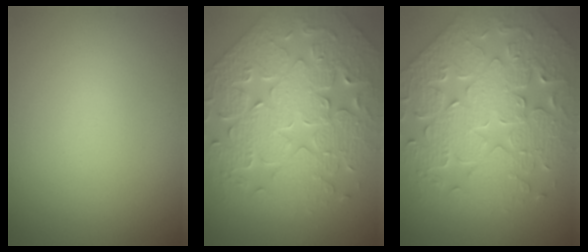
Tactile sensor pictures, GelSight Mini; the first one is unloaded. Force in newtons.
{"total": 8.5, "press": 6.9, "slide": 4.9}
{"total": 7.8, "press": 6.7, "slide": 4.0}